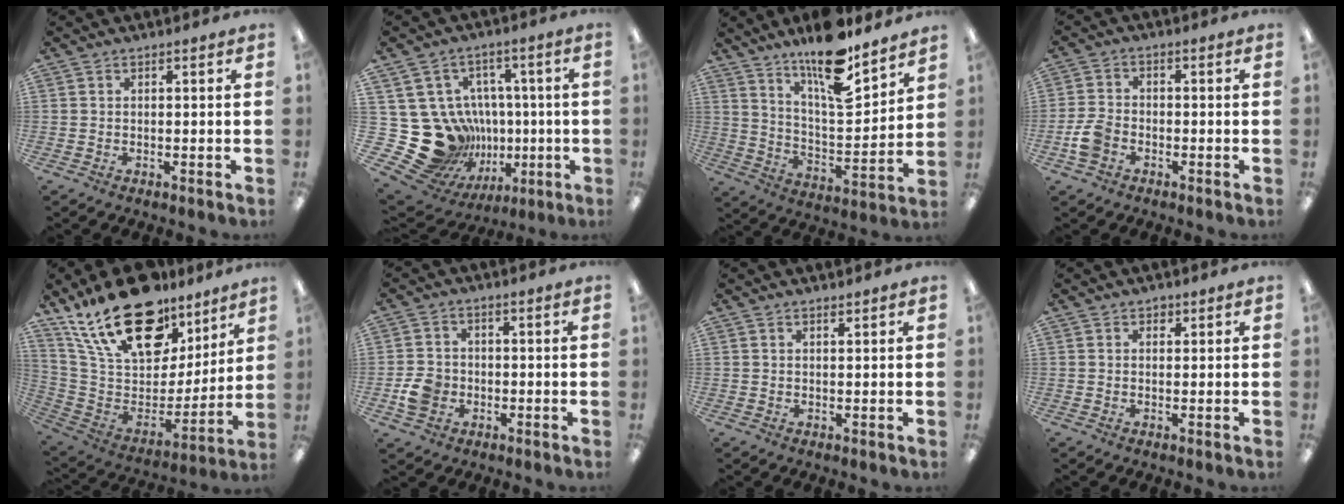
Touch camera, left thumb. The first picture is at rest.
{"total": 23.4, "force": [-3.1, 20.6, 10.6], "torque": [-0.217, -0.011, 0.015]}
{"total": 15.5, "force": [12.1, 4.1, 8.7], "torque": [-0.148, -0.084, 0.204]}
{"total": 5.5, "force": [-2.5, 3.8, 3.1], "torque": [-0.066, 0.012, -0.049]}
{"total": 25.3, "force": [17.5, 12.4, 13.5], "torque": [-0.237, -0.105, 0.313]}
{"total": 5.8, "force": [-1.8, 4.9, 2.7], "torque": [-0.049, 0.006, -0.032]}
{"total": 0.9, "force": [0.9, 0.1, 0.3], "torque": [-0.007, -0.001, 0.016]}
{"total": 1.3, "force": [0.8, 0.9, 0.4], "torque": [-0.001, 0.000, 0.013]}